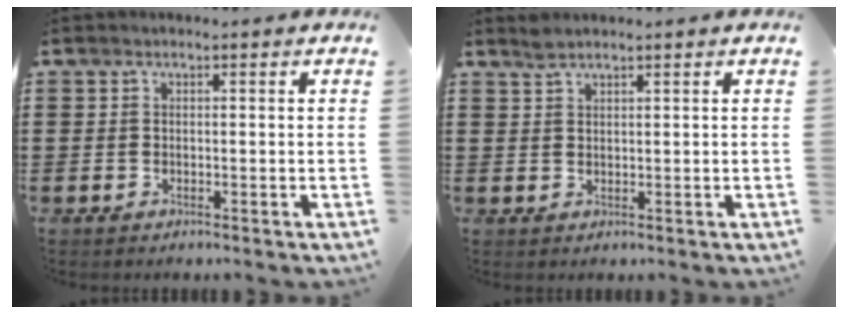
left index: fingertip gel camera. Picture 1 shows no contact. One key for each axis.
{"total": 1.6, "fx": 1.4, "fy": 0.2, "fz": 0.7, "tx": -0.016, "ty": 0.001, "tz": 0.026}